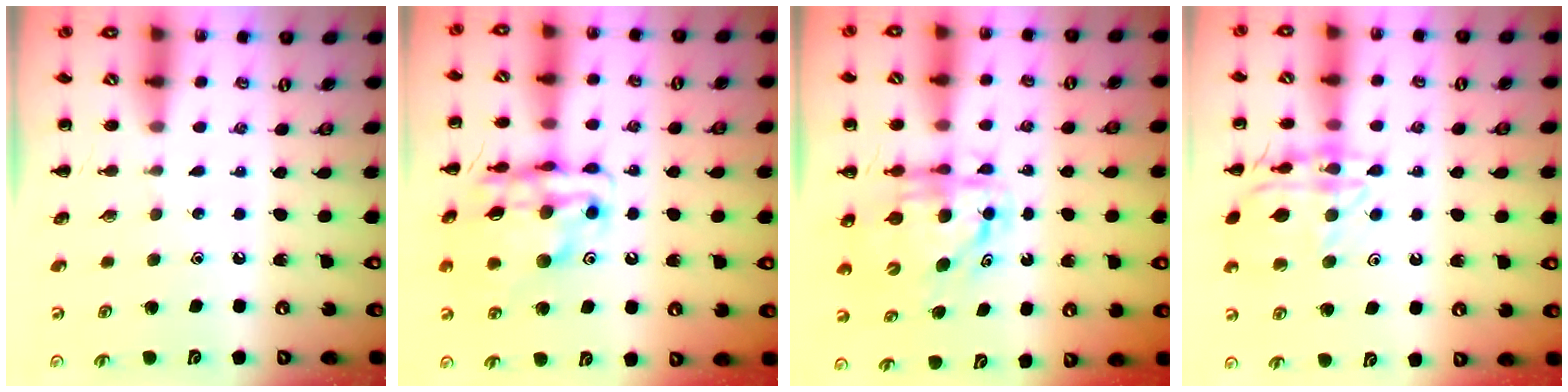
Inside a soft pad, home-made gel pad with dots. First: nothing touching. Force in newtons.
{"total": 17.3, "press": 17.1, "slide": 2.7}
{"total": 6.9, "press": 6.8, "slide": 1.3}
{"total": 15.4, "press": 15.3, "slide": 0.3}